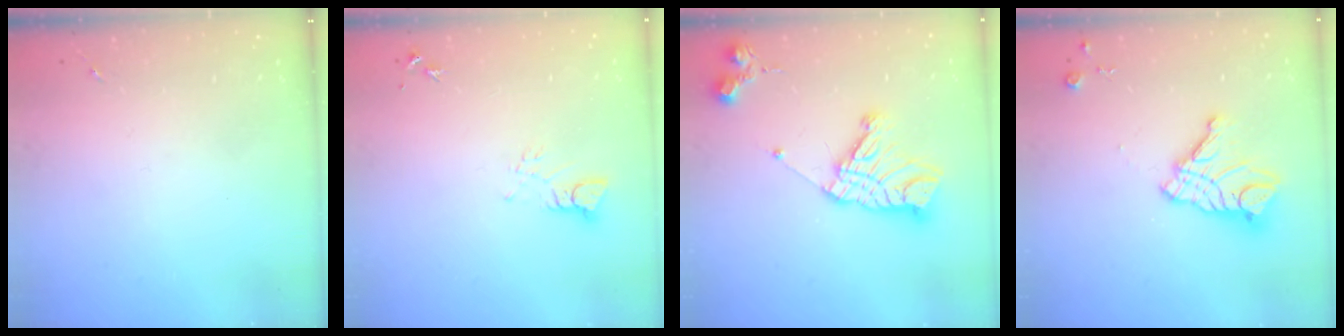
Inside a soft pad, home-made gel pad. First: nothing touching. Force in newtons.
{"total": 3.1, "press": 3.1, "slide": 0.3}
{"total": 16.2, "press": 16.1, "slide": 1.6}
{"total": 15.1, "press": 15.0, "slide": 1.4}